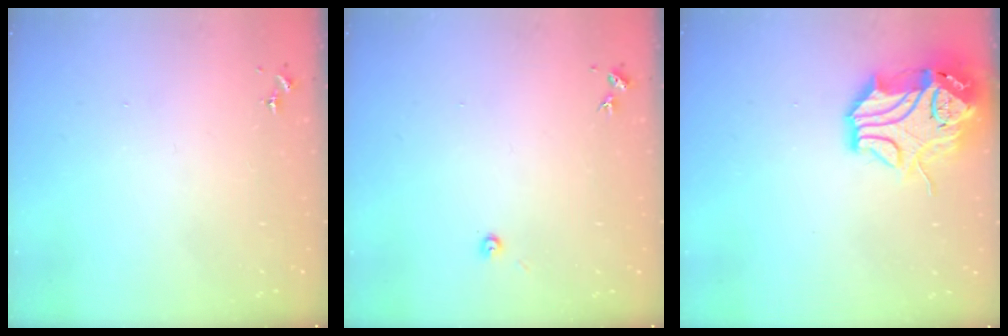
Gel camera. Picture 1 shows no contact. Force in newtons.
{"total": 2.7, "press": 2.7, "slide": 0.2}
{"total": 15.5, "press": 15.3, "slide": 2.3}